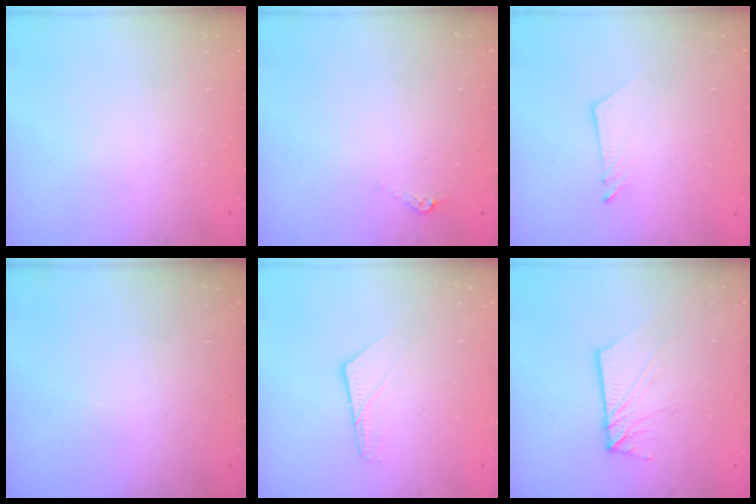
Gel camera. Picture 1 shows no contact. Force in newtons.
{"total": 4.8, "press": 4.8, "slide": 0.6}
{"total": 2.6, "press": 2.6, "slide": 0.3}
{"total": 0.0}
{"total": 5.7, "press": 5.7, "slide": 0.5}
{"total": 5.5, "press": 5.5, "slide": 0.1}